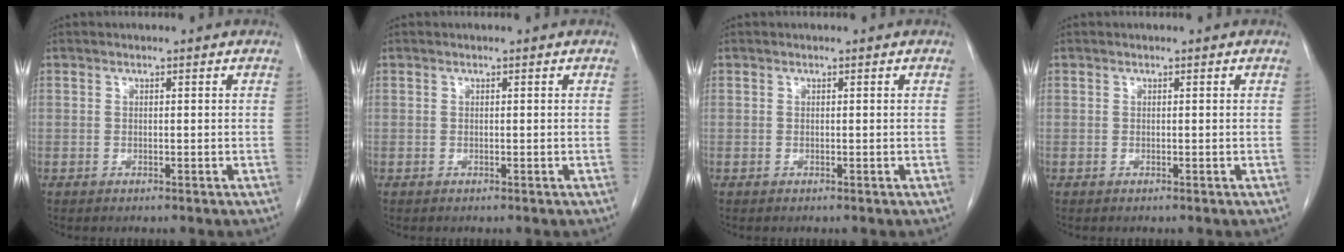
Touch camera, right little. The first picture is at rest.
{"total": 0.0}
{"total": 0.0}
{"total": 0.0}